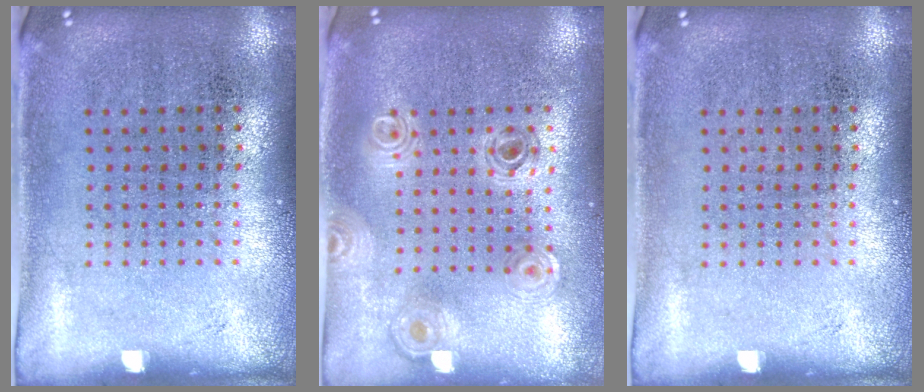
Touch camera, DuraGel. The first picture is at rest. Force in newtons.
{"total": 0.8, "press": 0.8, "slide": 0.2}
{"total": 0.0}